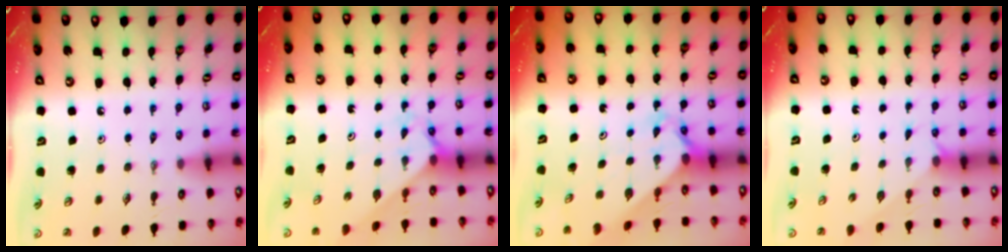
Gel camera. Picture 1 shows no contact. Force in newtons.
{"total": 1.9, "press": 1.9, "slide": 0.2}
{"total": 2.4, "press": 2.4, "slide": 0.3}
{"total": 1.2, "press": 1.2, "slide": 0.1}